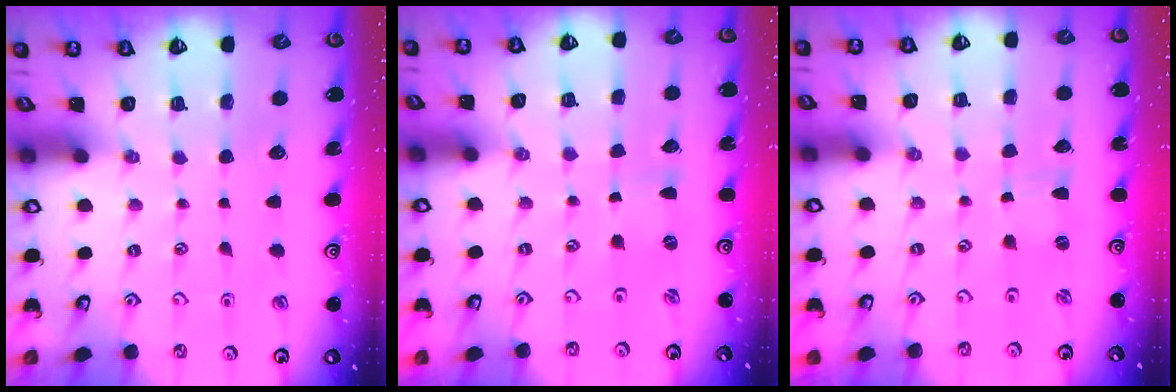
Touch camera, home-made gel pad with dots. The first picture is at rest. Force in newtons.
{"total": 0.0}
{"total": 0.0}